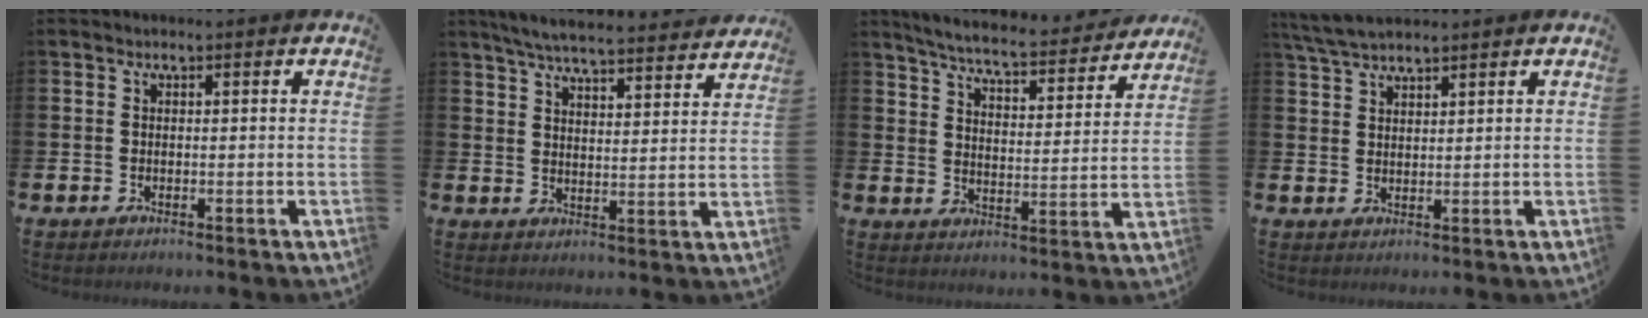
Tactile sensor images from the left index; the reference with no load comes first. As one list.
[{"total": 6.2, "force": [5.9, 0.5, 1.6], "torque": [-0.048, -0.039, 0.104]}, {"total": 6.2, "force": [6.0, 0.3, 1.7], "torque": [-0.054, -0.047, 0.099]}, {"total": 4.0, "force": [3.6, 0.7, 1.4], "torque": [-0.031, -0.011, 0.067]}]